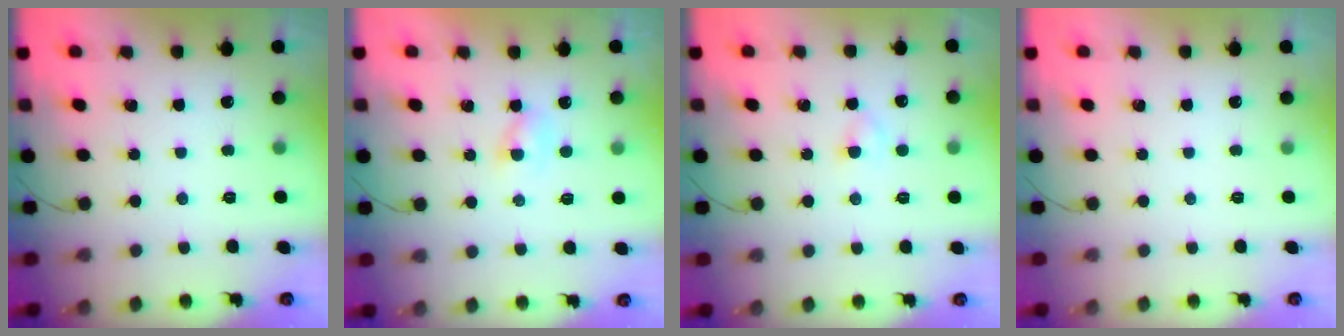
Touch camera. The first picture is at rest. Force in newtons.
{"total": 1.7, "press": 1.5, "slide": 0.8}
{"total": 2.6, "press": 2.3, "slide": 1.2}
{"total": 0.0}